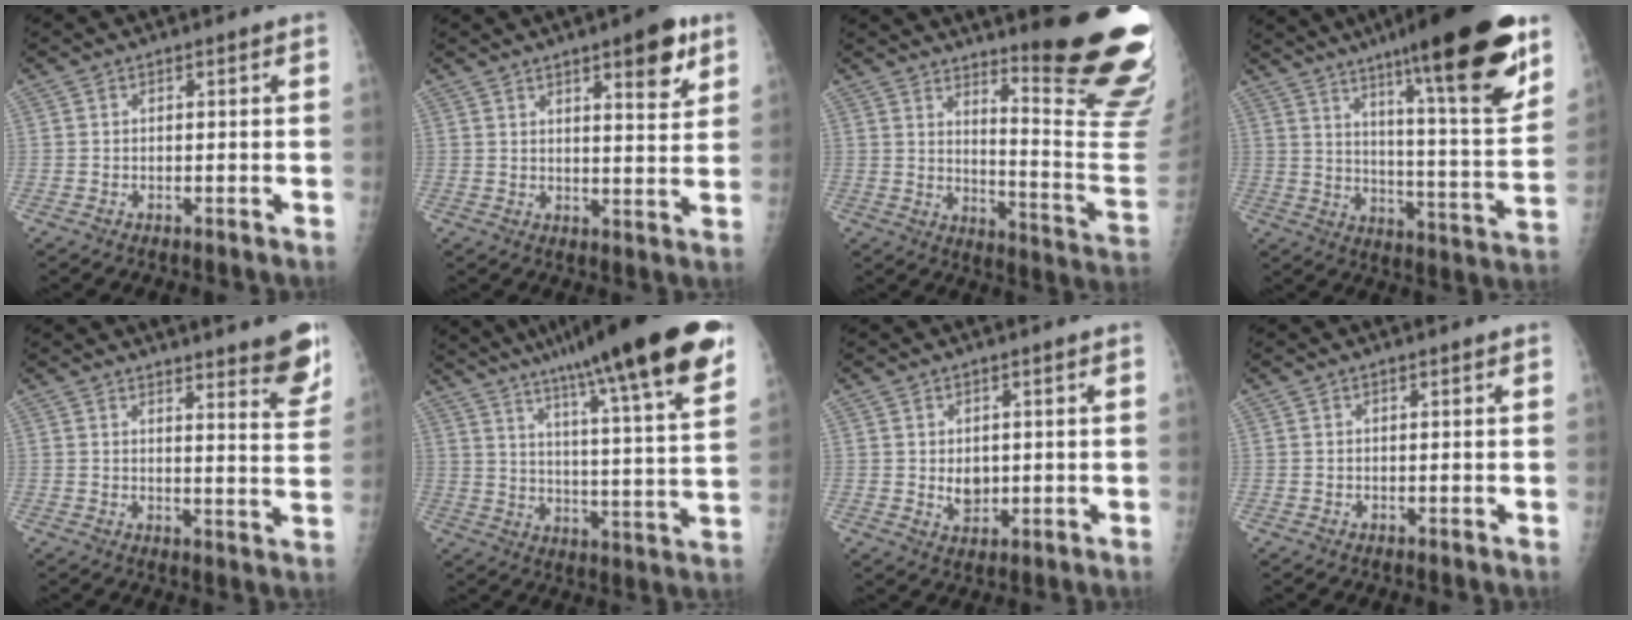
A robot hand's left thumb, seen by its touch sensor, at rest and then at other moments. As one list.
[{"total": 7.1, "force": [4.1, 1.4, 5.7], "torque": [-0.073, -0.023, 0.057]}, {"total": 23.0, "force": [15.5, 2.5, 16.8], "torque": [-0.201, -0.146, 0.209]}, {"total": 24.9, "force": [15.3, 3.3, 19.4], "torque": [-0.264, -0.063, 0.234]}, {"total": 9.2, "force": [7.0, 1.1, 5.8], "torque": [-0.051, -0.051, 0.082]}, {"total": 27.2, "force": [19.0, 2.3, 19.3], "torque": [-0.283, -0.067, 0.276]}, {"total": 3.7, "force": [0.4, 2.6, 2.6], "torque": [-0.027, -0.009, 0.016]}, {"total": 0.6, "force": [0.4, 0.0, 0.4], "torque": [-0.009, -0.001, 0.008]}]